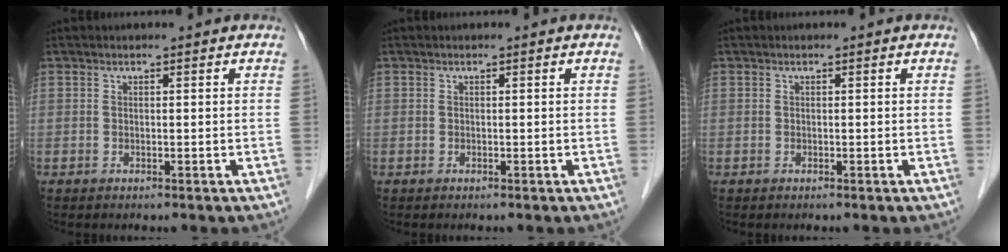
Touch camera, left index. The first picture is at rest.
{"total": 0.0}
{"total": 0.0}